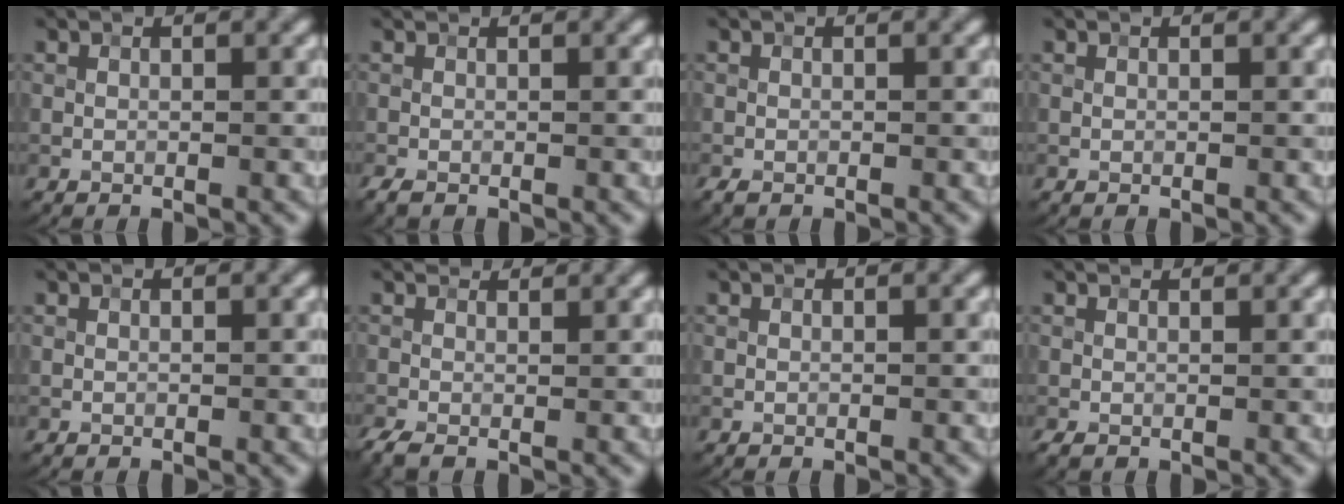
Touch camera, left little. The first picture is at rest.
{"total": 1.1, "force": [-0.6, 0.7, 0.6], "torque": [-0.021, -0.004, -0.013]}
{"total": 1.0, "force": [-0.6, 0.6, 0.5], "torque": [-0.015, -0.003, -0.015]}
{"total": 0.0}
{"total": 0.0}
{"total": 2.4, "force": [-0.4, 1.5, 1.8], "torque": [-0.058, -0.003, -0.017]}
{"total": 0.0}
{"total": 0.9, "force": [0.3, 0.7, 0.6], "torque": [-0.021, 0.003, 0.004]}